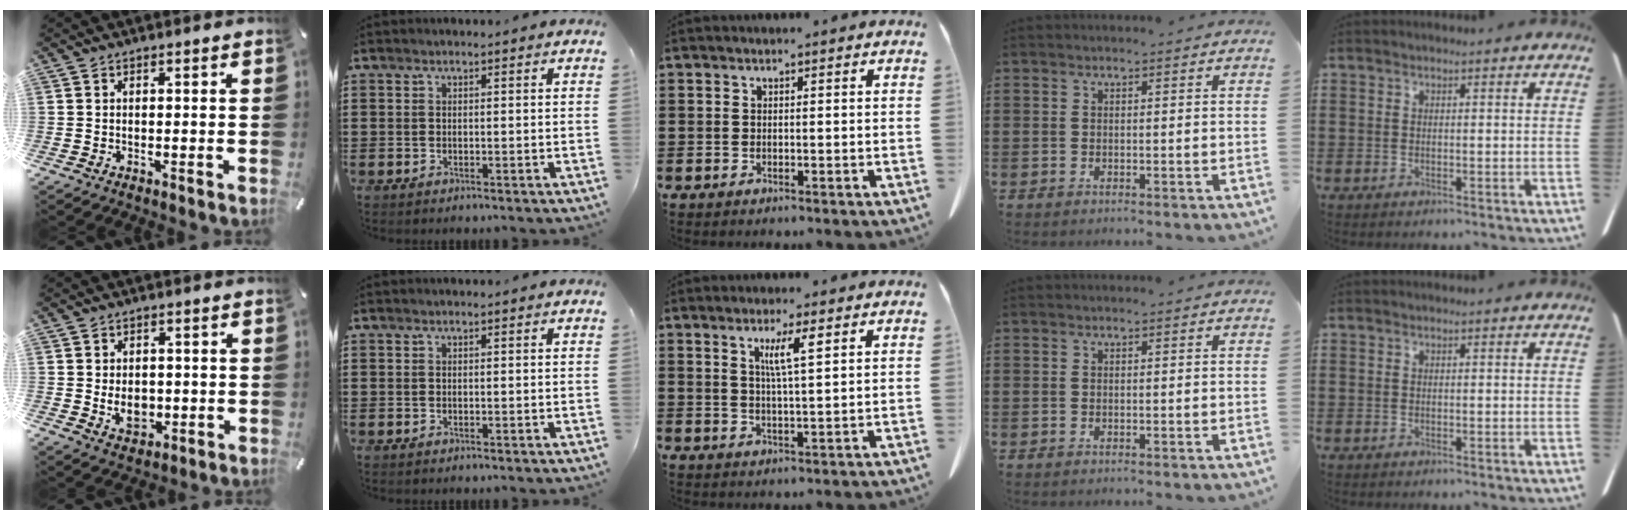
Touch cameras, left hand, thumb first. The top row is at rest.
{"thumb": {"total": 5.6, "force": [-0.5, 4.5, 3.4], "torque": [-0.051, -0.007, -0.012]}, "middle": {"total": 4.6, "force": [2.2, 0.4, 4.1], "torque": [-0.086, 0.001, 0.034]}}